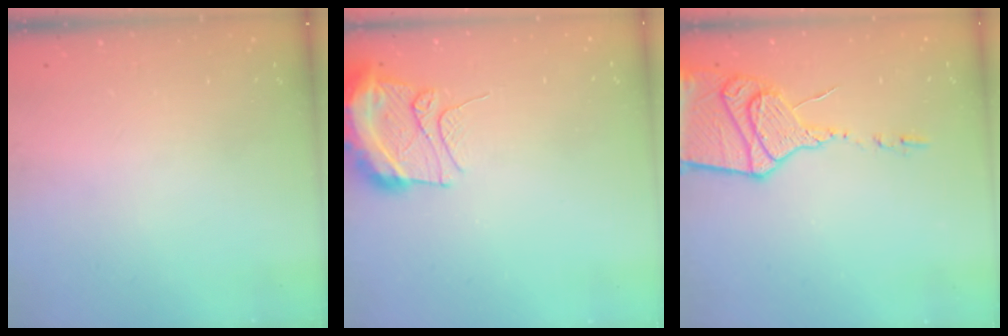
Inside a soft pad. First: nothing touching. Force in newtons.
{"total": 12.4, "press": 12.3, "slide": 1.6}
{"total": 16.9, "press": 16.8, "slide": 1.6}